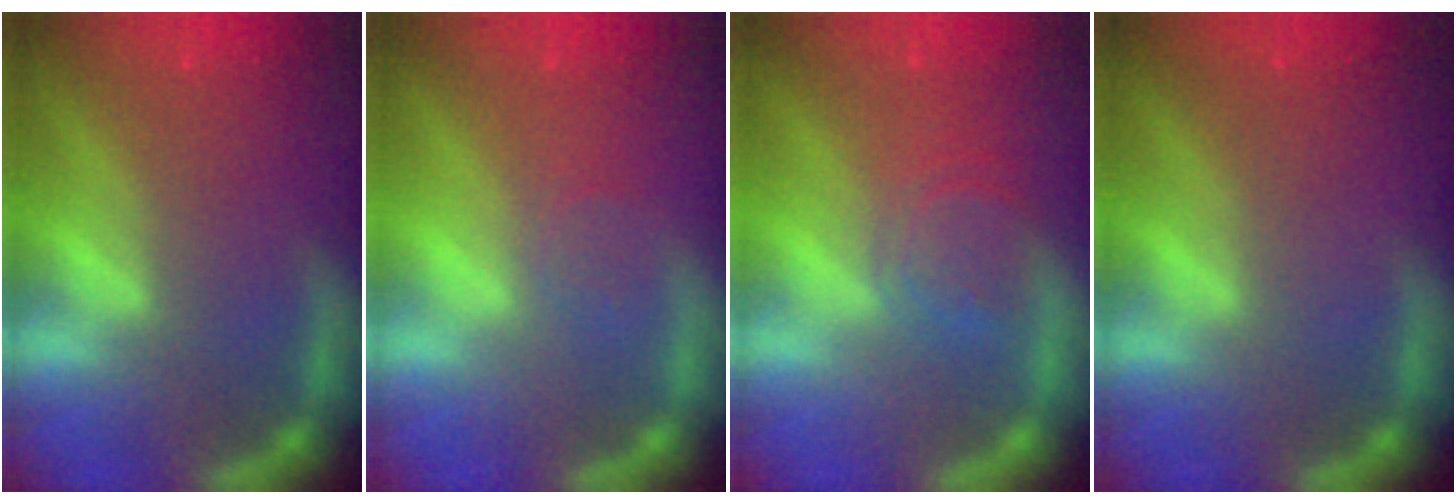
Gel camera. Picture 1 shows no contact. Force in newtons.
{"total": 1.0}
{"total": 3.5}
{"total": 0.0}